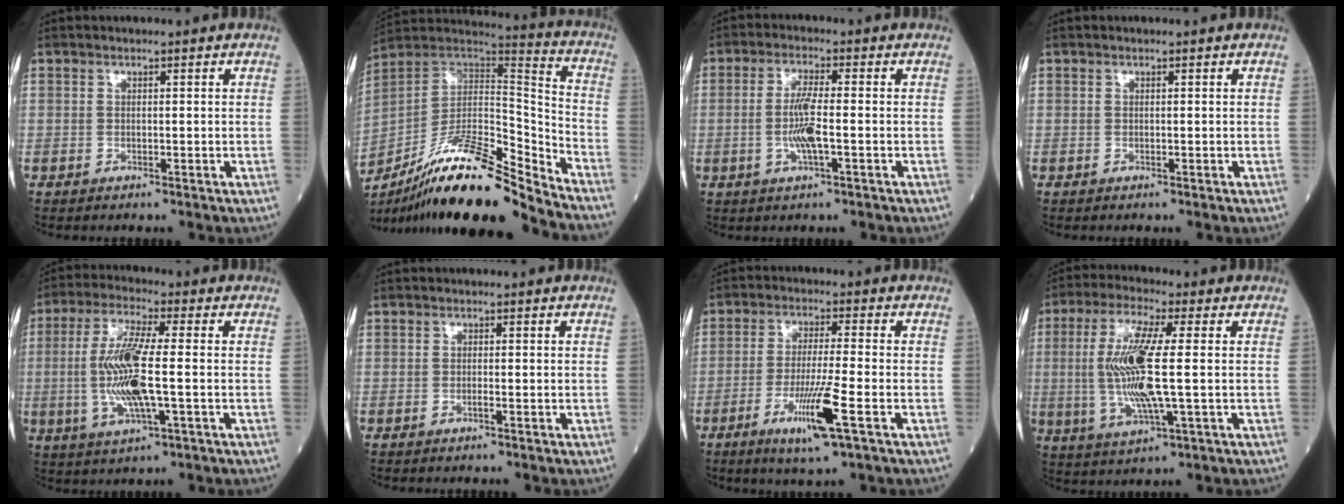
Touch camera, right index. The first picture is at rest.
{"total": 20.9, "force": [-16.3, 2.0, 12.9], "torque": [-0.244, 0.011, -0.294]}
{"total": 5.5, "force": [-0.9, 0.3, 5.4], "torque": [-0.113, -0.005, -0.020]}
{"total": 0.0}
{"total": 11.0, "force": [-1.1, 1.3, 10.9], "torque": [-0.233, -0.004, -0.024]}
{"total": 0.7, "force": [-0.3, -0.1, 0.6], "torque": [-0.014, 0.000, -0.006]}
{"total": 9.1, "force": [-3.8, -0.5, 8.2], "torque": [-0.156, -0.021, -0.069]}
{"total": 12.2, "force": [0.2, 1.6, 12.1], "torque": [-0.259, 0.000, 0.001]}